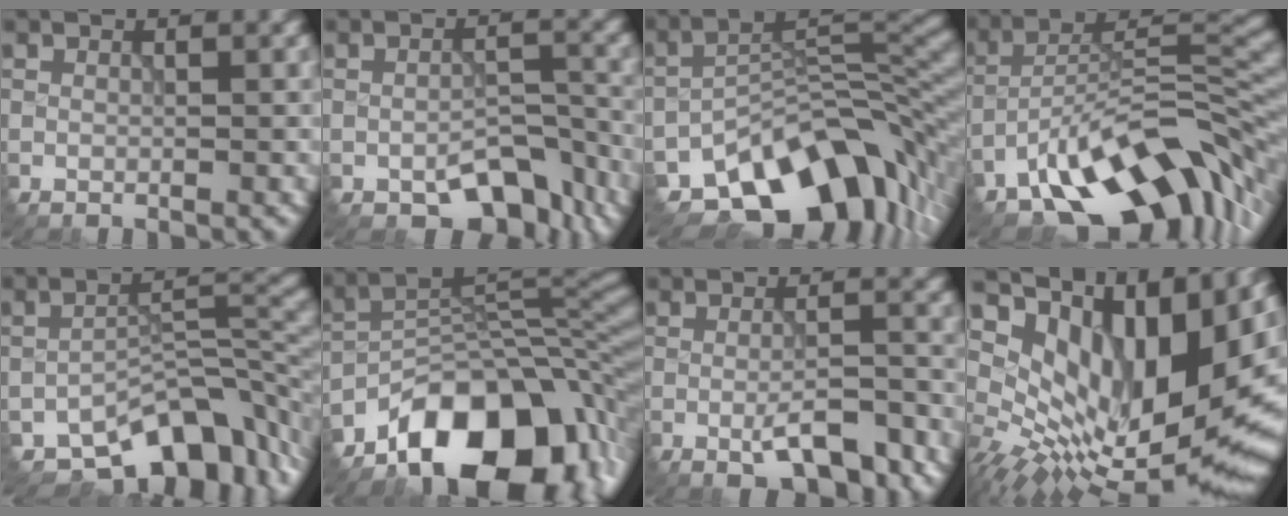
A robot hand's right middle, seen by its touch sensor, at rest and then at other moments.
{"total": 5.2, "force": [-3.5, 2.6, 2.9], "torque": [-0.037, -0.003, -0.048]}
{"total": 12.1, "force": [-8.0, 5.8, 7.1], "torque": [-0.099, 0.001, -0.139]}
{"total": 12.2, "force": [-7.9, 5.0, 7.9], "torque": [-0.120, 0.008, -0.148]}
{"total": 8.5, "force": [-6.4, 3.7, 4.2], "torque": [-0.041, -0.004, -0.117]}
{"total": 12.8, "force": [-8.0, 6.6, 7.5], "torque": [-0.101, 0.001, -0.139]}
{"total": 3.7, "force": [-1.9, 1.0, 3.0], "torque": [-0.054, 0.003, -0.034]}
{"total": 16.1, "force": [4.9, 8.2, 13.0], "torque": [-0.193, -0.004, 0.103]}